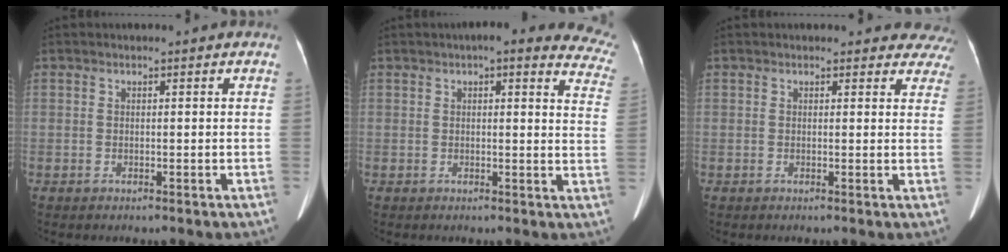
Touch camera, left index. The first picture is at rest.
{"total": 15.0, "force": [12.7, 3.5, 7.2], "torque": [-0.050, -0.008, 0.111]}
{"total": 7.8, "force": [7.2, 3.0, 0.4], "torque": [0.047, -0.010, 0.040]}